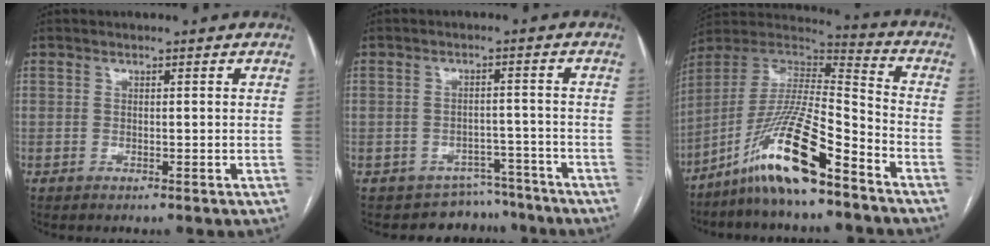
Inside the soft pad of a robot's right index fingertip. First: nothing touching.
{"total": 6.2, "force": [-5.4, 3.0, -1.1], "torque": [0.027, 0.035, -0.070]}
{"total": 16.6, "force": [-11.2, 1.5, 12.1], "torque": [-0.245, -0.006, -0.208]}